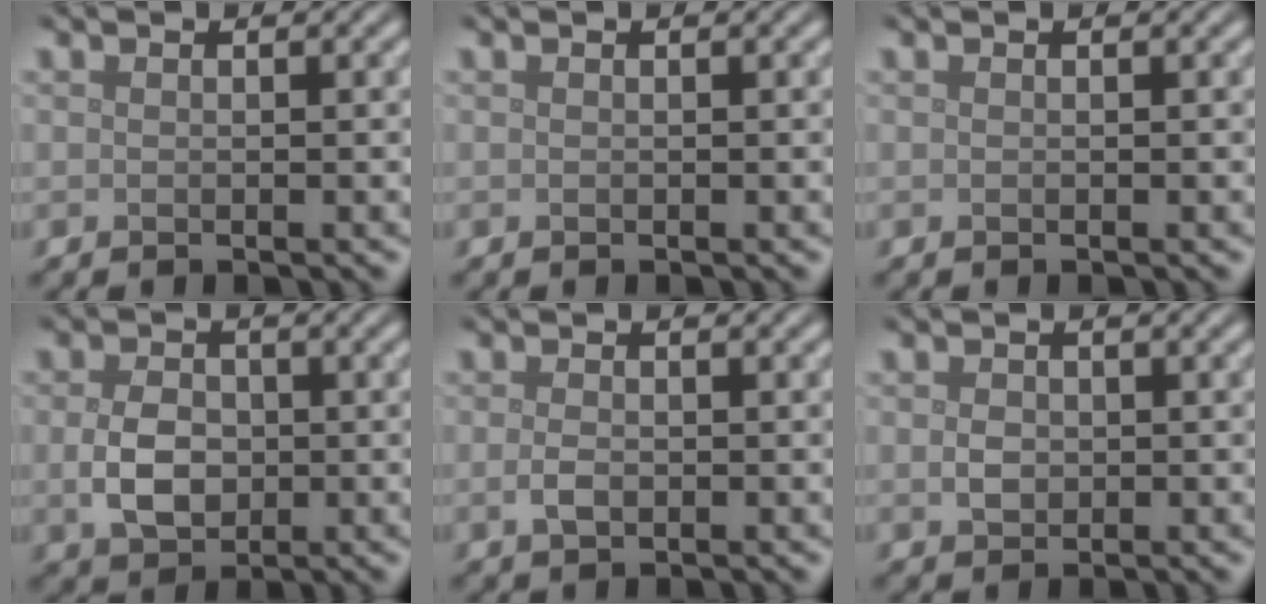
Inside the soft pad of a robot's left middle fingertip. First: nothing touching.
{"total": 0.0}
{"total": 0.0}
{"total": 3.7, "force": [-0.3, 2.7, 2.5], "torque": [-0.053, -0.003, -0.008]}
{"total": 1.3, "force": [-0.2, 0.8, 1.0], "torque": [-0.023, -0.001, -0.005]}
{"total": 1.4, "force": [0.0, 1.2, 0.8], "torque": [-0.015, -0.002, -0.002]}